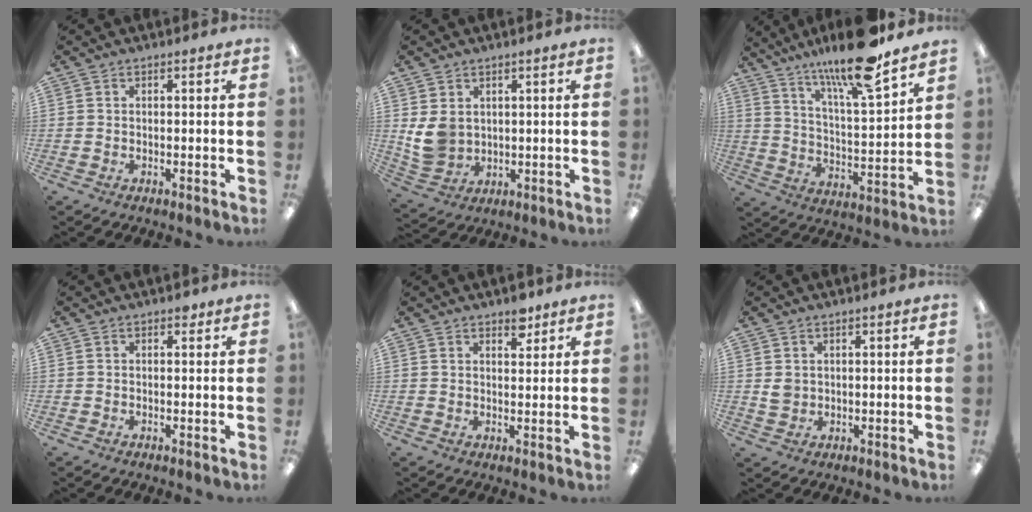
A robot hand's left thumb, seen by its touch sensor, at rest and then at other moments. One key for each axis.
{"total": 6.2, "fx": 1.9, "fy": 5.0, "fz": 3.0, "tx": -0.070, "ty": -0.003, "tz": 0.040}
{"total": 16.5, "fx": 13.3, "fy": 2.8, "fz": 9.5, "tx": -0.164, "ty": -0.083, "tz": 0.219}
{"total": 1.0, "fx": 0.6, "fy": 0.5, "fz": 0.5, "tx": -0.003, "ty": -0.001, "tz": 0.009}
{"total": 4.3, "fx": 3.2, "fy": 2.1, "fz": 1.9, "tx": -0.003, "ty": -0.021, "tz": 0.051}
{"total": 2.4, "fx": 0.9, "fy": 2.0, "fz": 1.0, "tx": -0.014, "ty": -0.001, "tz": 0.016}